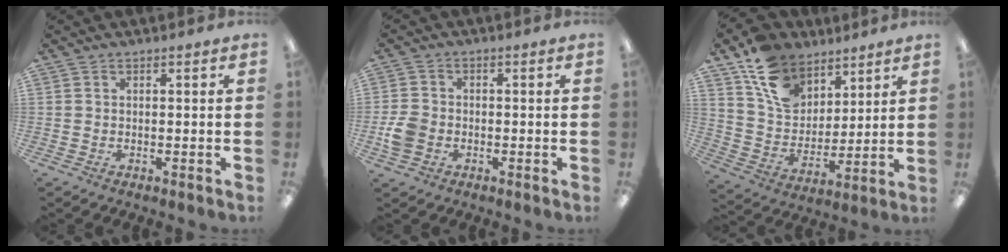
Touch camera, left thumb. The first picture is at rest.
{"total": 5.6, "force": [-1.8, 4.3, 3.1], "torque": [-0.060, 0.010, -0.030]}
{"total": 14.7, "force": [9.3, 10.0, 5.3], "torque": [-0.099, -0.052, 0.180]}